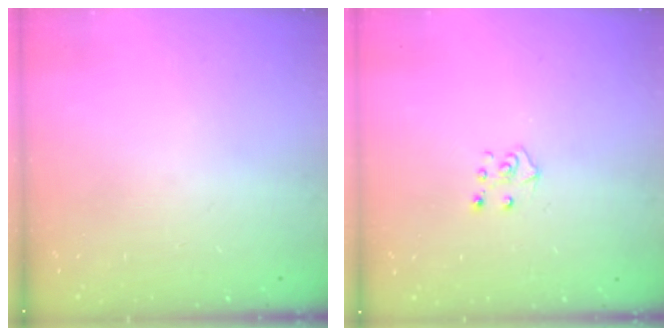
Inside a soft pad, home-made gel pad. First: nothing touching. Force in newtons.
{"total": 5.1, "press": 5.1, "slide": 0.4}